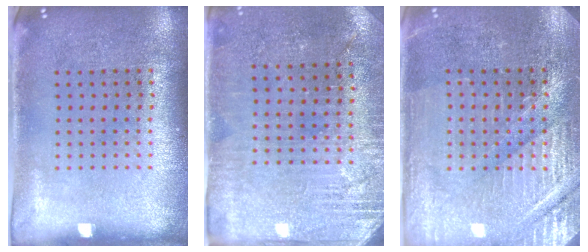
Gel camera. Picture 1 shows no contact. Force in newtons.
{"total": 2.8, "press": 2.7, "slide": 0.7}
{"total": 3.6, "press": 3.5, "slide": 0.8}